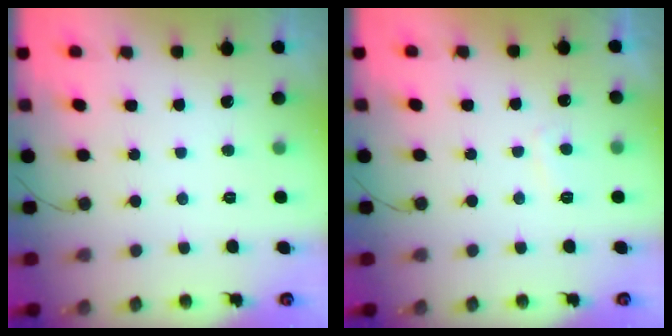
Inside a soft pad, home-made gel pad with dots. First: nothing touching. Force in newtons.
{"total": 2.3, "press": 2.2, "slide": 0.7}